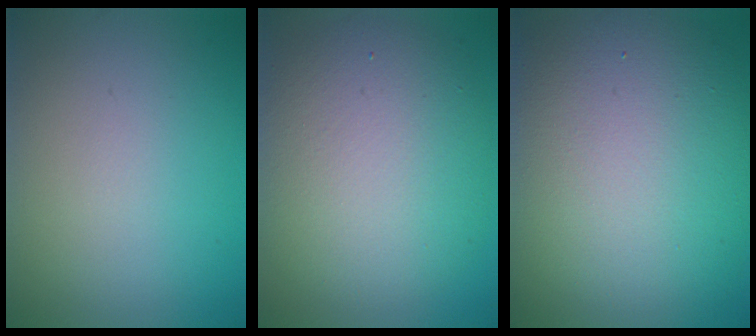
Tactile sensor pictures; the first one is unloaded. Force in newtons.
{"total": 9.3, "press": 9.3, "slide": 0.8}
{"total": 14.8, "press": 14.8, "slide": 0.7}